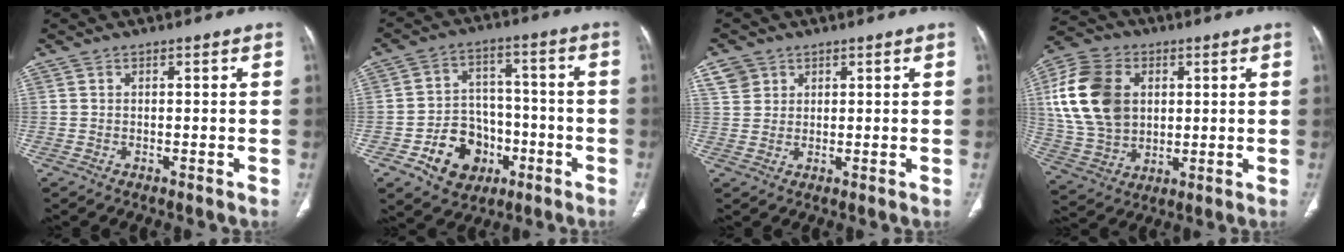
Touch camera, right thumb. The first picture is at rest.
{"total": 12.6, "force": [-5.2, 10.0, 5.5], "torque": [-0.039, 0.045, -0.073]}
{"total": 4.1, "force": [2.3, 3.2, 1.0], "torque": [-0.006, -0.007, 0.047]}
{"total": 17.8, "force": [3.6, 13.1, 11.6], "torque": [-0.214, 0.001, 0.073]}